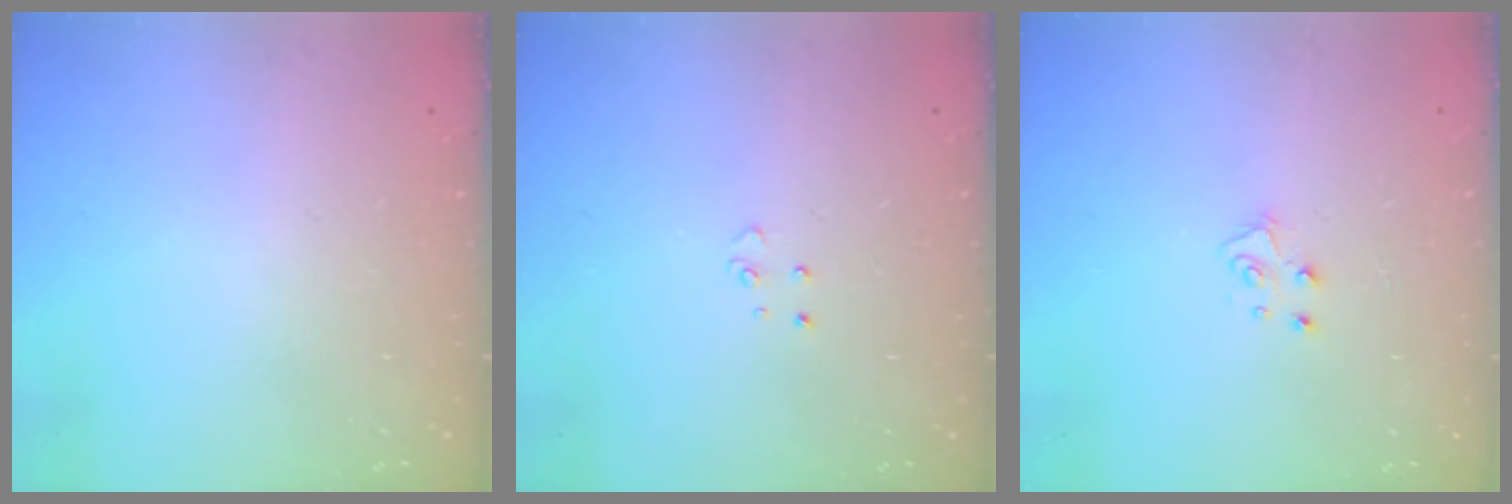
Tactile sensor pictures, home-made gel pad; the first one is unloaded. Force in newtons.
{"total": 3.3, "press": 3.3, "slide": 0.3}
{"total": 4.6, "press": 4.6, "slide": 0.5}